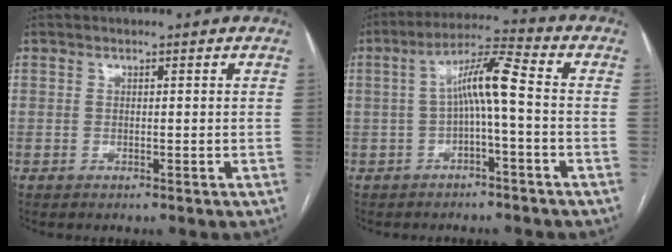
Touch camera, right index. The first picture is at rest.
{"total": 7.3, "force": [-0.5, 0.3, 7.3], "torque": [-0.130, 0.029, -0.010]}